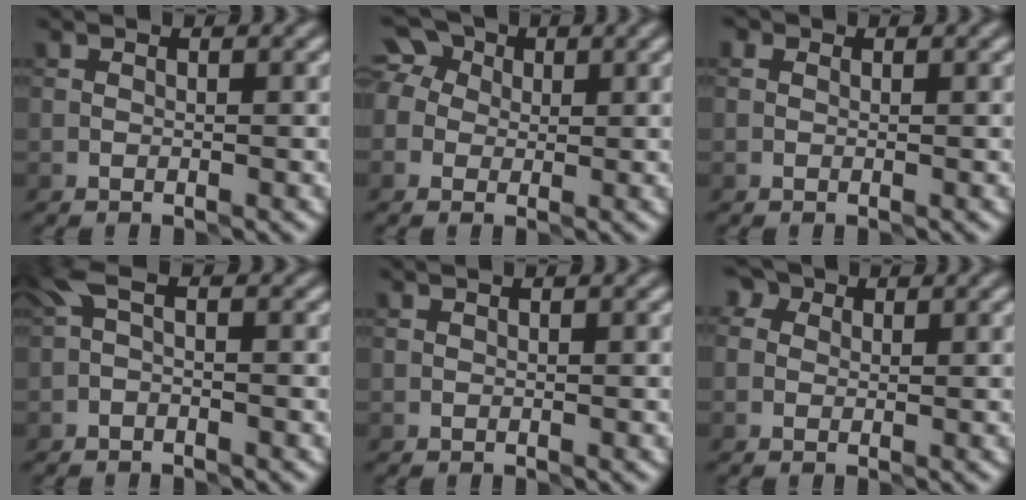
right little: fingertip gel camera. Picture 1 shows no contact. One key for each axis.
{"total": 5.5, "fx": 1.8, "fy": 4.4, "fz": 2.7, "tx": -0.044, "ty": 0.032, "tz": -0.004}
{"total": 1.2, "fx": 0.5, "fy": 0.9, "fz": 0.6, "tx": -0.006, "ty": -0.004, "tz": -0.014}
{"total": 1.8, "fx": -0.3, "fy": 0.6, "fz": 1.7, "tx": -0.040, "ty": 0.003, "tz": -0.012}
{"total": 0.0}
{"total": 3.7, "fx": 1.8, "fy": 2.6, "fz": 1.9, "tx": -0.020, "ty": 0.024, "tz": -0.004}